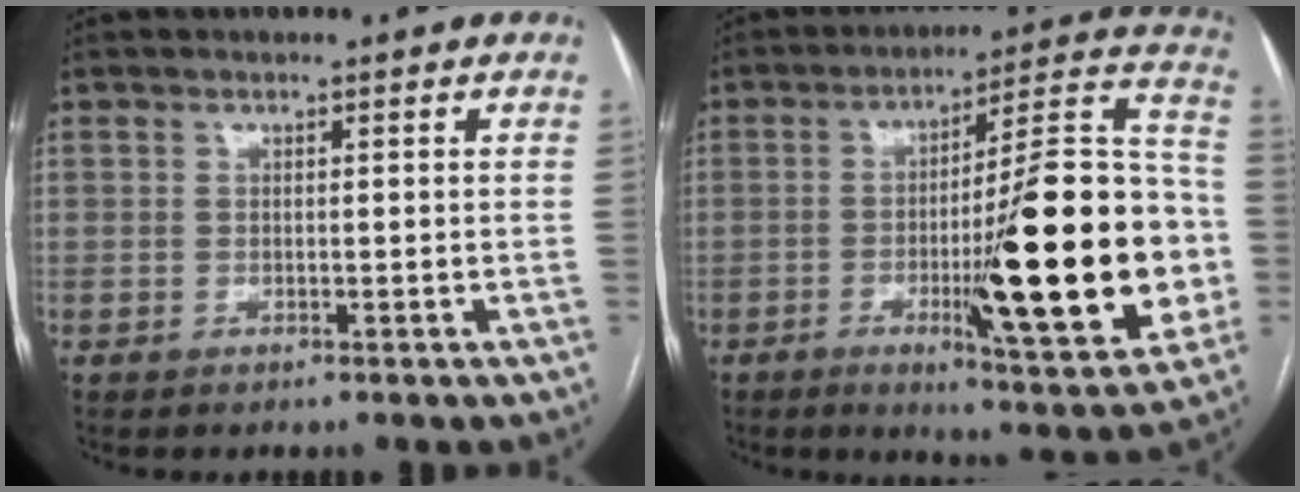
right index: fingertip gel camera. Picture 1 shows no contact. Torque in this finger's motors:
{"motor_torque": [1.55, -0.59, 1.05, 0.21]}